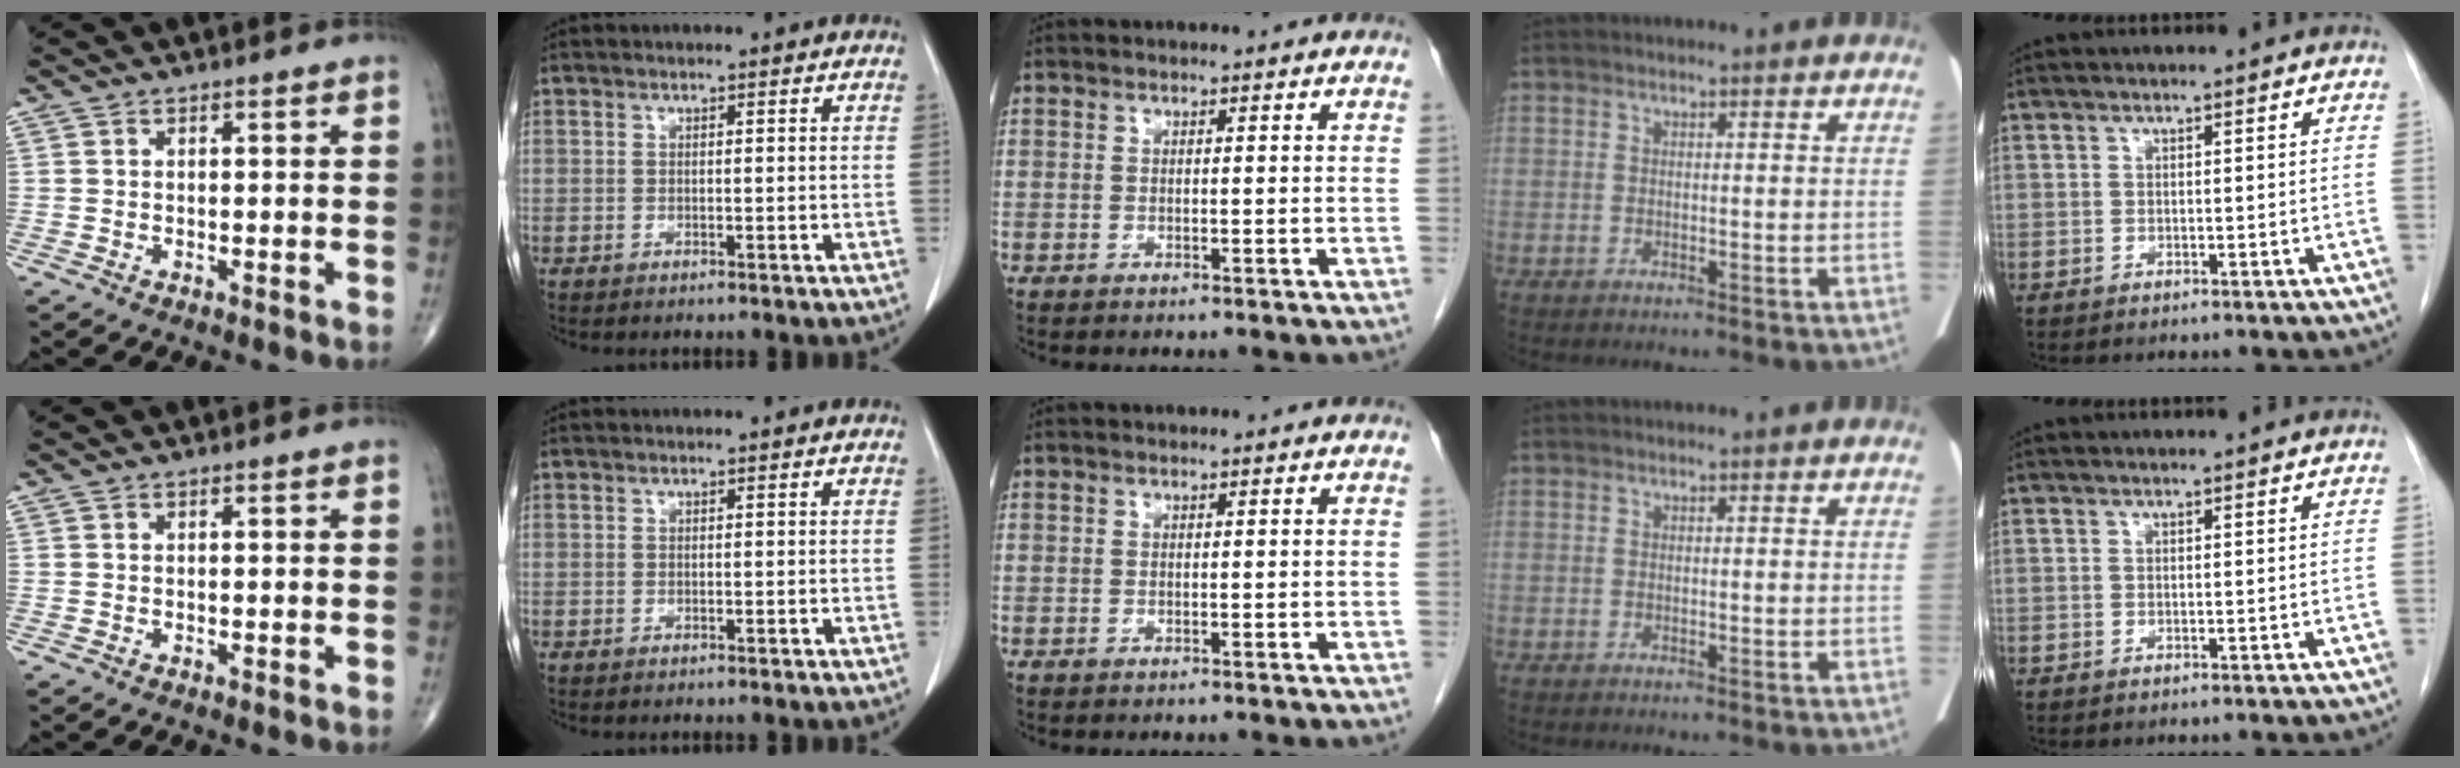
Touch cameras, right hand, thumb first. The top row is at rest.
{}